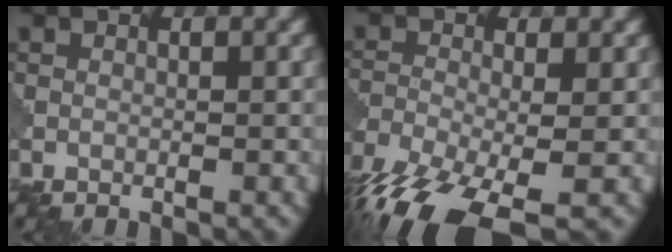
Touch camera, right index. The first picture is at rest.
{"total": 10.0, "force": [-6.6, 3.5, 6.6], "torque": [-0.150, -0.023, -0.122]}